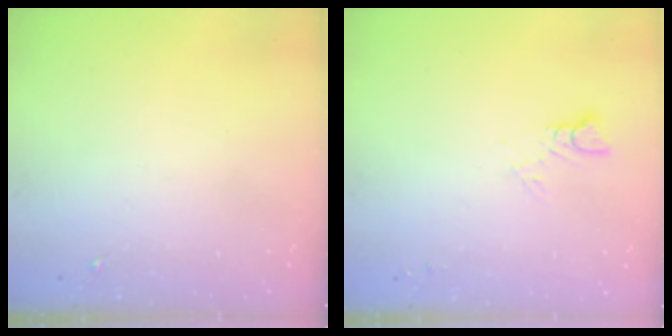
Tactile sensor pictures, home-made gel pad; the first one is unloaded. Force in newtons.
{"total": 2.9, "press": 2.9, "slide": 0.2}